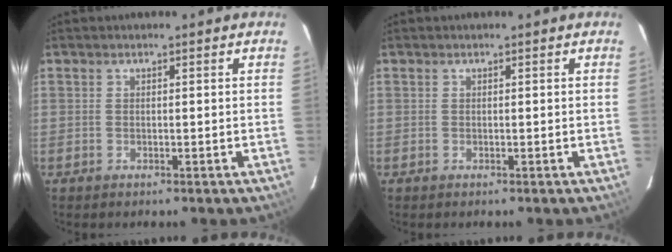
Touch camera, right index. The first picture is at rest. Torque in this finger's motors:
{"motor_torque": [0.00, 0.00, 0.01, 0.00]}